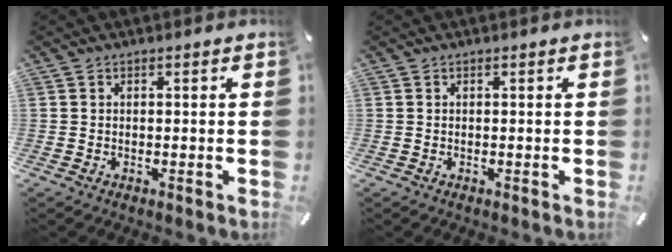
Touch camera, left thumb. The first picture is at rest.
{"total": 0.0}